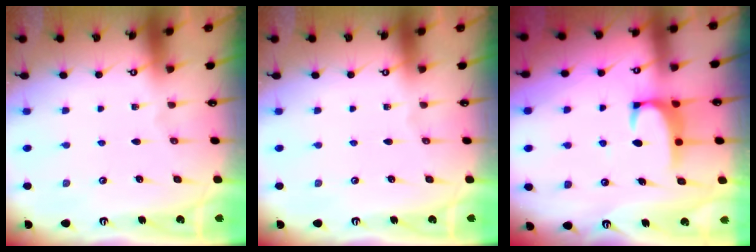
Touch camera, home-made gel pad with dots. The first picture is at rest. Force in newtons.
{"total": 0.0}
{"total": 2.0, "press": 2.0, "slide": 0.3}